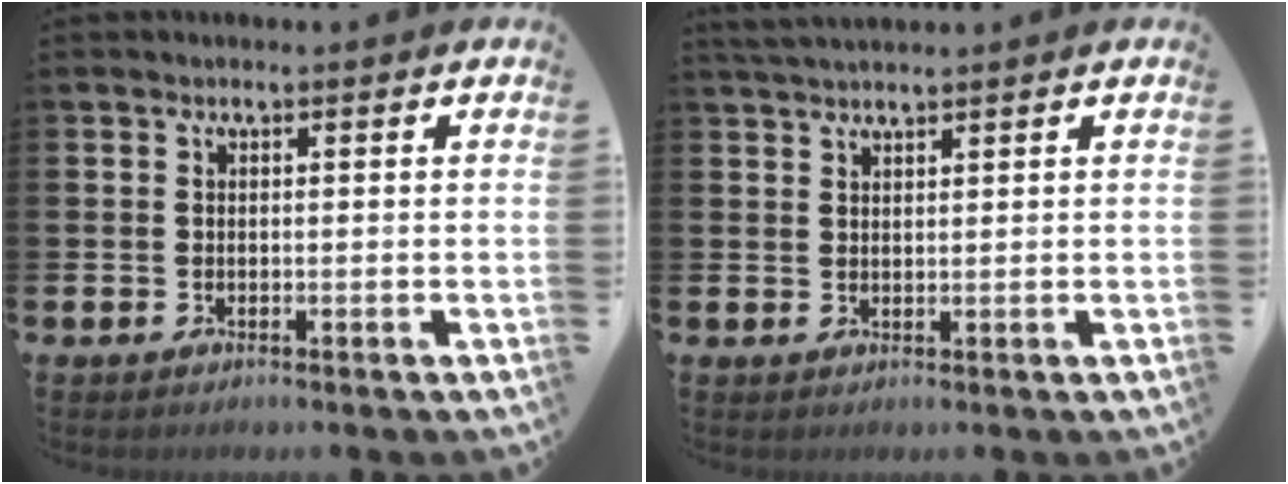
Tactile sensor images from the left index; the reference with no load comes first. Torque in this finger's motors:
{"motor_torque": [0.11, -0.01, 0.35, 0.08]}